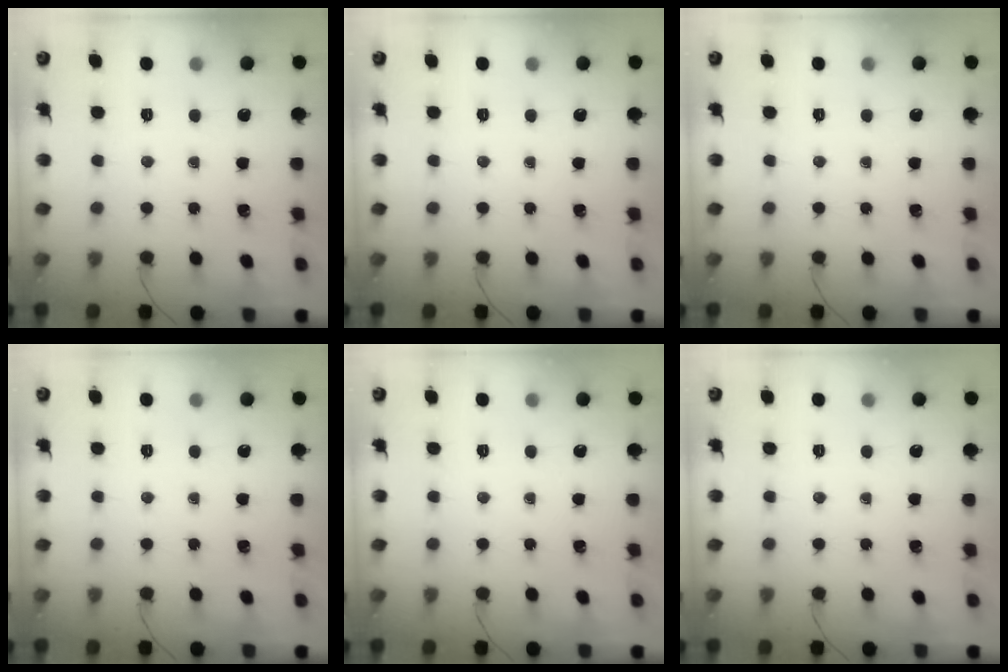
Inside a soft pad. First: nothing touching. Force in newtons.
{"total": 0.0}
{"total": 0.0}
{"total": 0.0}
{"total": 0.0}
{"total": 0.0}